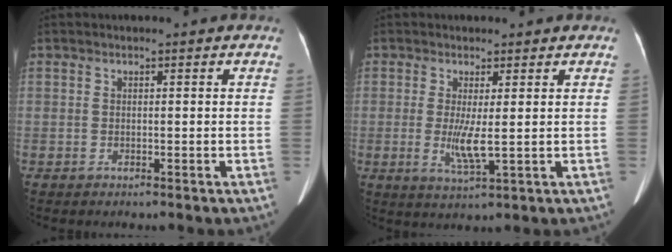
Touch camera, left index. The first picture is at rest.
{"total": 4.2, "force": [0.0, 0.5, 4.2], "torque": [-0.087, -0.012, 0.006]}